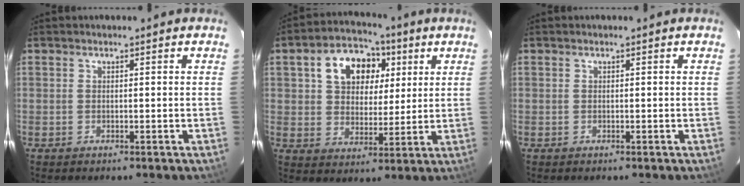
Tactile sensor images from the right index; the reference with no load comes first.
{"total": 12.7, "force": [4.7, 9.0, 7.6], "torque": [-0.153, 0.037, 0.082]}
{"total": 0.0}